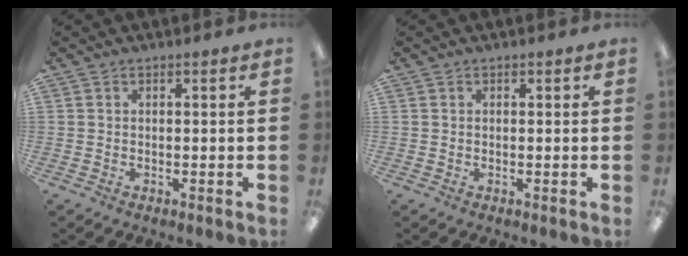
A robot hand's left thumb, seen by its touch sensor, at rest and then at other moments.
{"total": 0.0}